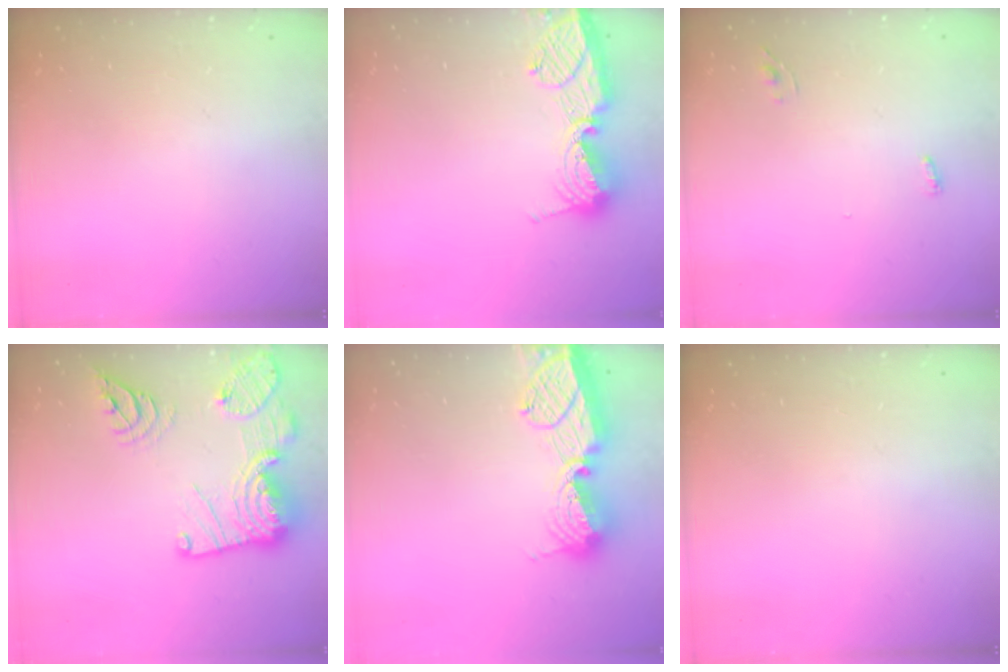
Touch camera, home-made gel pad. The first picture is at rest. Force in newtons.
{"total": 12.7, "press": 12.6, "slide": 1.2}
{"total": 3.3, "press": 2.9, "slide": 1.7}
{"total": 22.9, "press": 22.8, "slide": 2.3}
{"total": 15.2, "press": 15.1, "slide": 1.3}
{"total": 0.0}